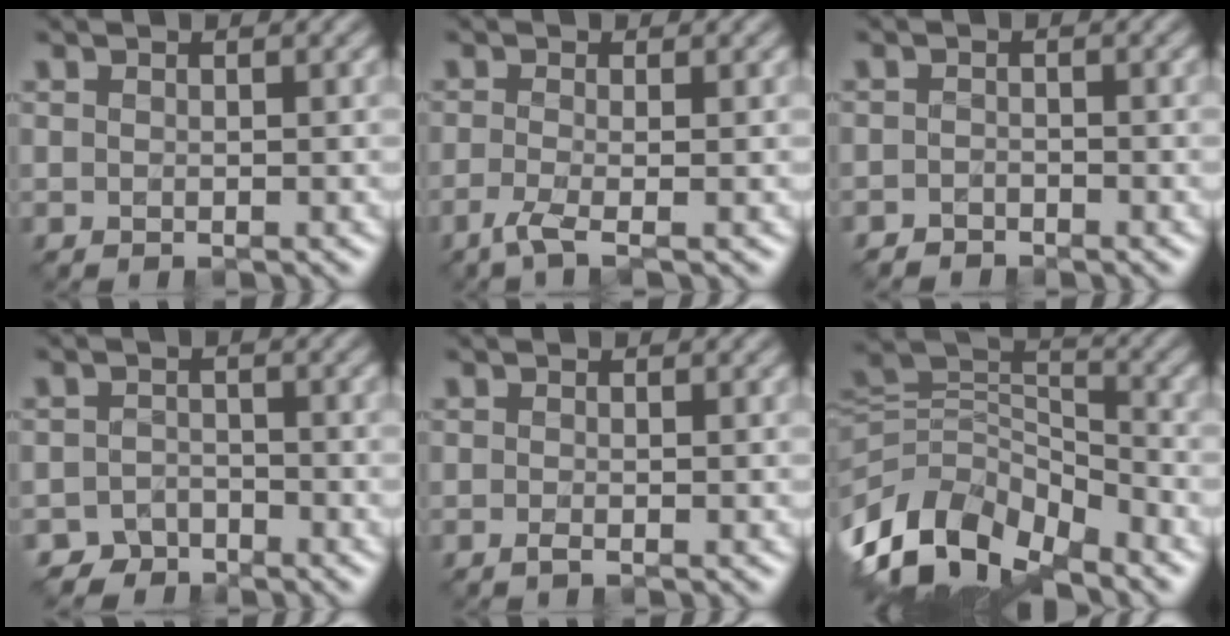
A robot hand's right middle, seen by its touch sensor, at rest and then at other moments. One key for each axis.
{"total": 2.6, "fx": -1.3, "fy": 0.6, "fz": 2.2, "tx": -0.043, "ty": -0.009, "tz": -0.037}
{"total": 1.2, "fx": -1.2, "fy": 0.4, "fz": 0.1, "tx": 0.000, "ty": 0.001, "tz": -0.024}
{"total": 2.3, "fx": -2.0, "fy": 1.3, "fz": -0.1, "tx": 0.013, "ty": 0.007, "tz": -0.040}
{"total": 0.7, "fx": -0.3, "fy": 0.1, "fz": 0.6, "tx": -0.014, "ty": -0.004, "tz": -0.007}
{"total": 11.8, "fx": -6.3, "fy": 6.5, "fz": 7.5, "tx": -0.152, "ty": -0.004, "tz": -0.117}